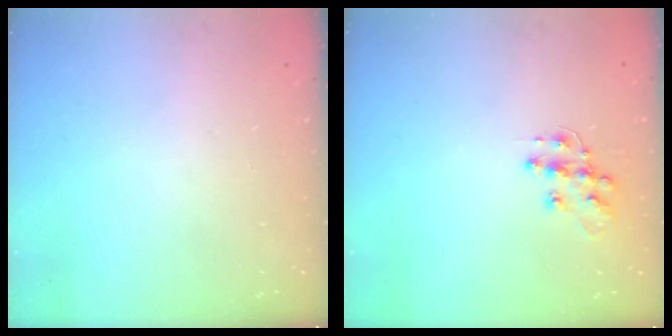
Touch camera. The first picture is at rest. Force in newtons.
{"total": 10.7, "press": 10.7, "slide": 0.7}